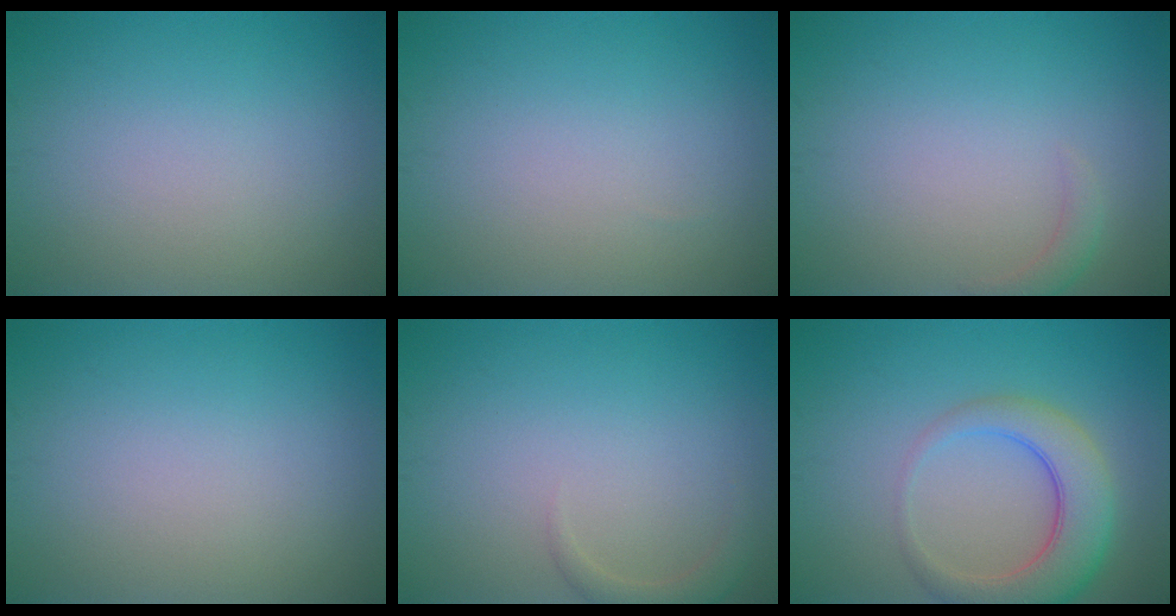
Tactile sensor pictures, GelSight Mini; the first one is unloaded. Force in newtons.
{"total": 0.0}
{"total": 1.2, "press": 1.1, "slide": 0.2}
{"total": 0.0}
{"total": 1.5, "press": 1.5, "slide": 0.2}
{"total": 5.6, "press": 5.6, "slide": 0.5}